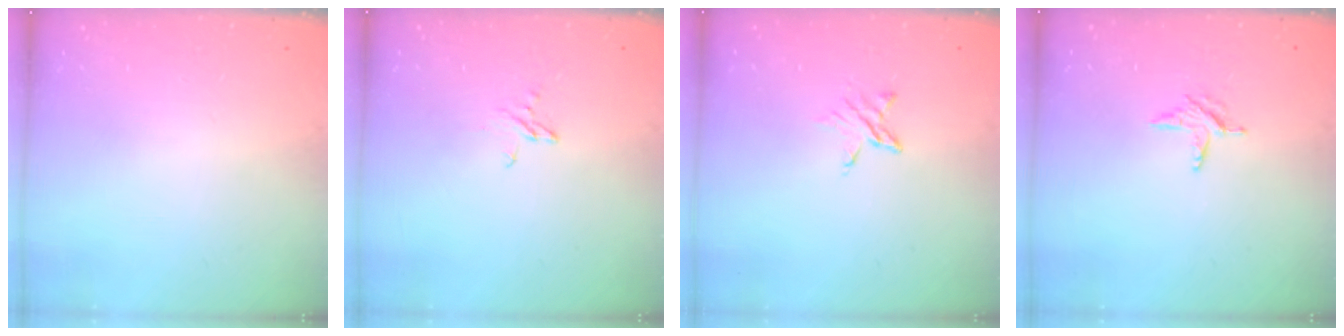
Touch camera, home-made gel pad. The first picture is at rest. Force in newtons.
{"total": 2.9, "press": 2.9, "slide": 0.3}
{"total": 3.9, "press": 3.9, "slide": 0.4}
{"total": 4.4, "press": 4.4, "slide": 0.3}